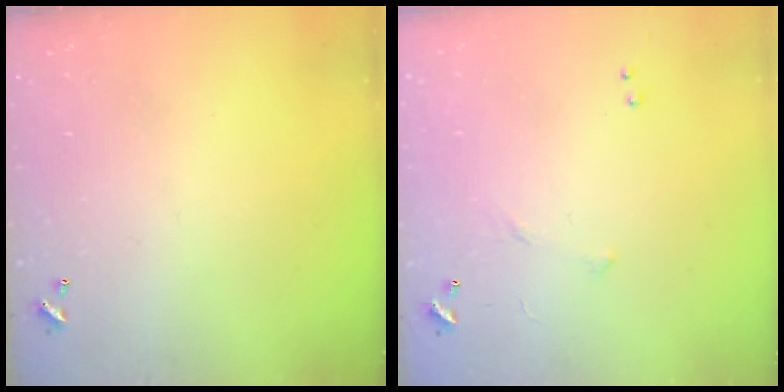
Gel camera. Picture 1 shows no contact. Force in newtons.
{"total": 6.6, "press": 6.5, "slide": 0.6}